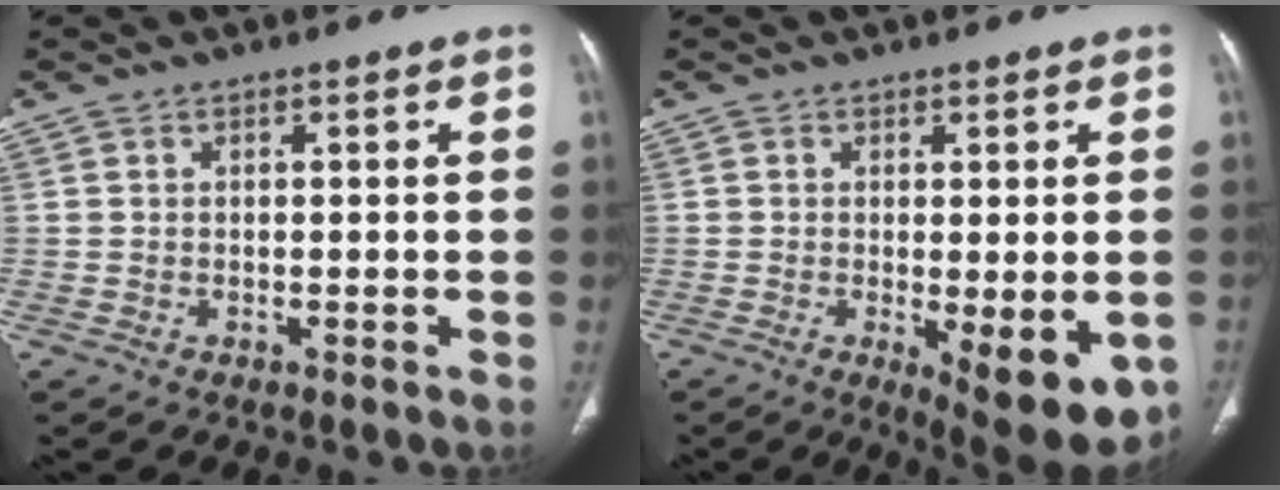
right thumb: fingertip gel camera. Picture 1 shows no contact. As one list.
[{"total": 11.6, "force": [-3.7, 4.1, 10.2], "torque": [-0.126, -0.021, -0.041]}]